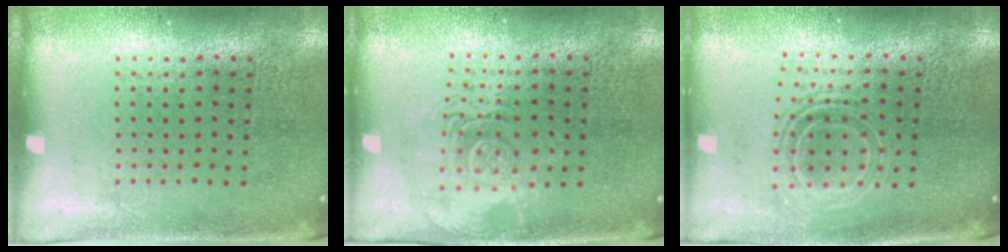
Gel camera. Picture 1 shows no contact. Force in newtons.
{"total": 2.5, "press": 2.5, "slide": 0.5}
{"total": 1.7, "press": 1.2, "slide": 1.1}